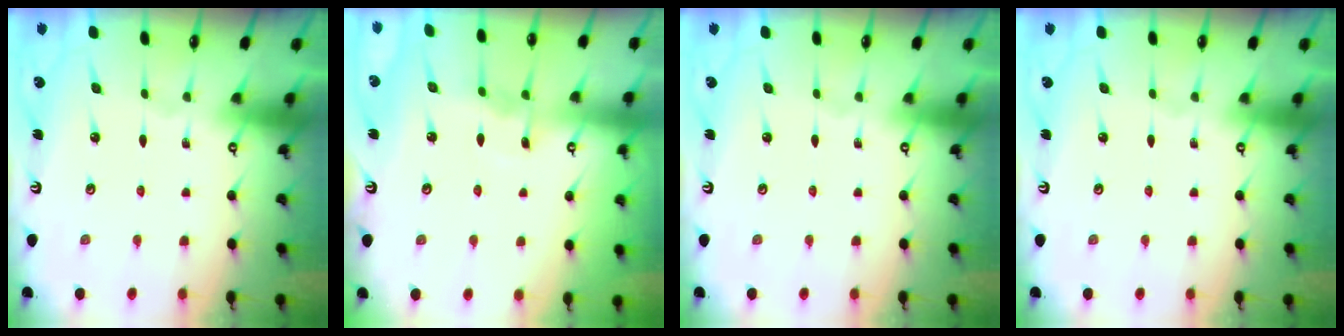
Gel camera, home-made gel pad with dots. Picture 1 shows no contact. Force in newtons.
{"total": 5.3, "press": 5.2, "slide": 0.7}
{"total": 0.0}
{"total": 0.0}